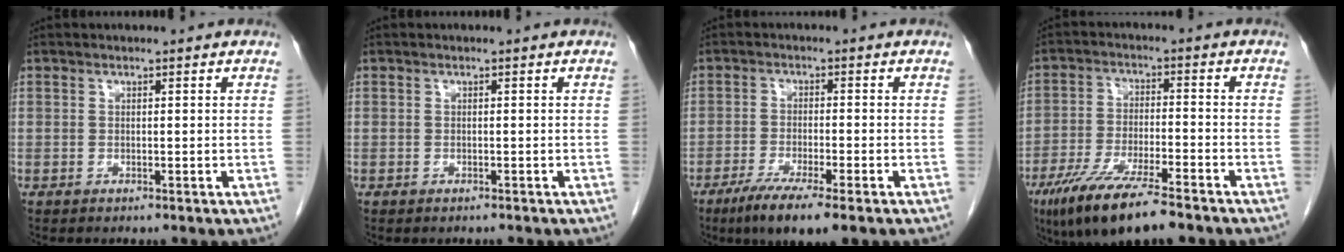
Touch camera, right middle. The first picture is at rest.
{"total": 0.7, "force": [-0.7, -0.1, 0.1], "torque": [-0.006, -0.002, -0.009]}
{"total": 8.2, "force": [-5.3, 0.2, 6.2], "torque": [-0.107, -0.021, -0.085]}
{"total": 12.2, "force": [-8.6, 1.7, 8.5], "torque": [-0.156, -0.029, -0.148]}